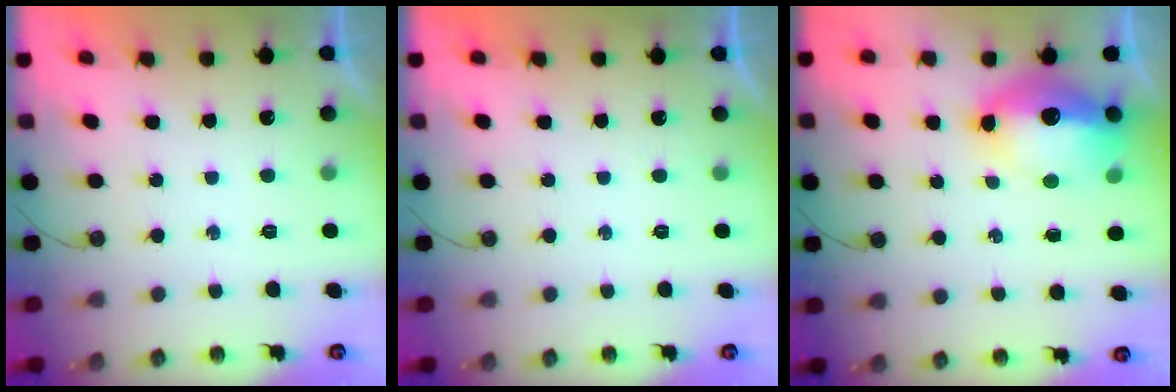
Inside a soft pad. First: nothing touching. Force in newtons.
{"total": 0.0}
{"total": 15.3, "press": 15.2, "slide": 1.6}